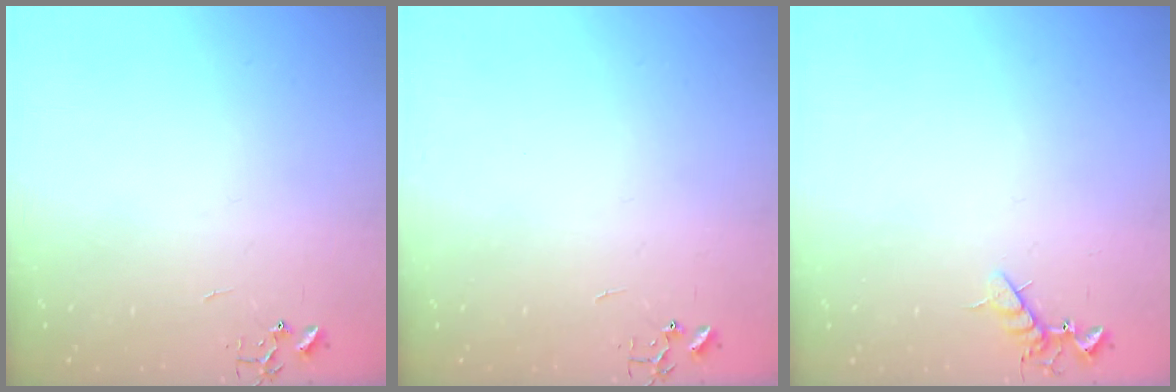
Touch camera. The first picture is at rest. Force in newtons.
{"total": 0.0}
{"total": 7.0, "press": 6.9, "slide": 1.1}